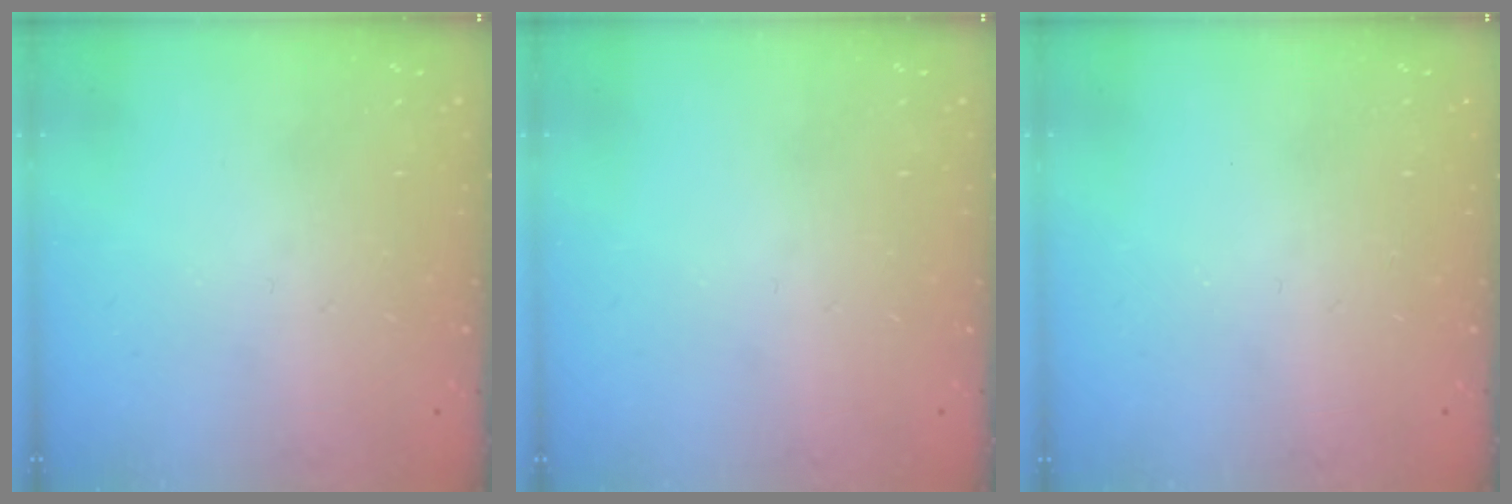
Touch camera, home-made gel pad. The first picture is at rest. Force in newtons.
{"total": 0.0}
{"total": 0.0}